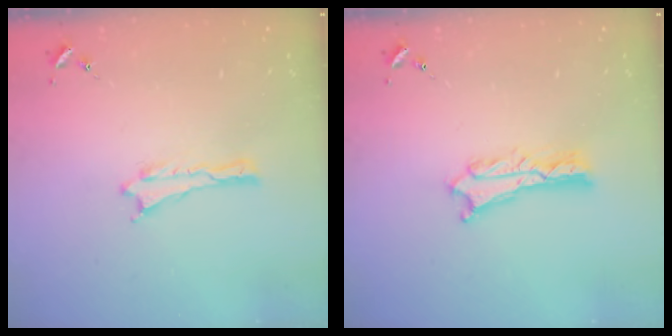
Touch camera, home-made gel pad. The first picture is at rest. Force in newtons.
{"total": 2.4, "press": 2.4, "slide": 0.2}